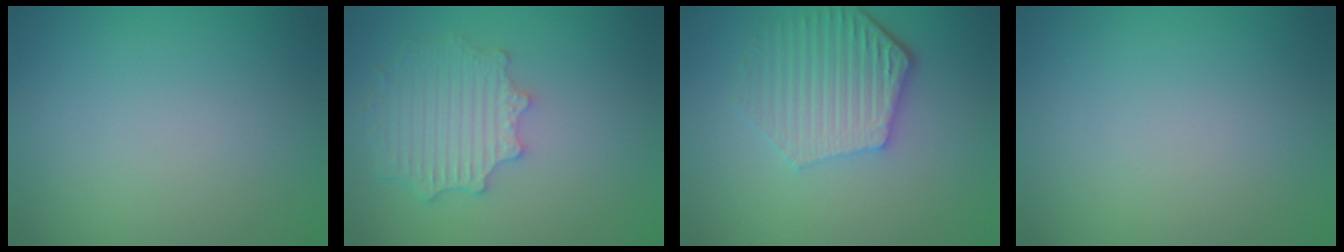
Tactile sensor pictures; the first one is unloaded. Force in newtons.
{"total": 4.4, "press": 3.6, "slide": 2.5}
{"total": 5.4, "press": 4.2, "slide": 3.4}
{"total": 0.0}